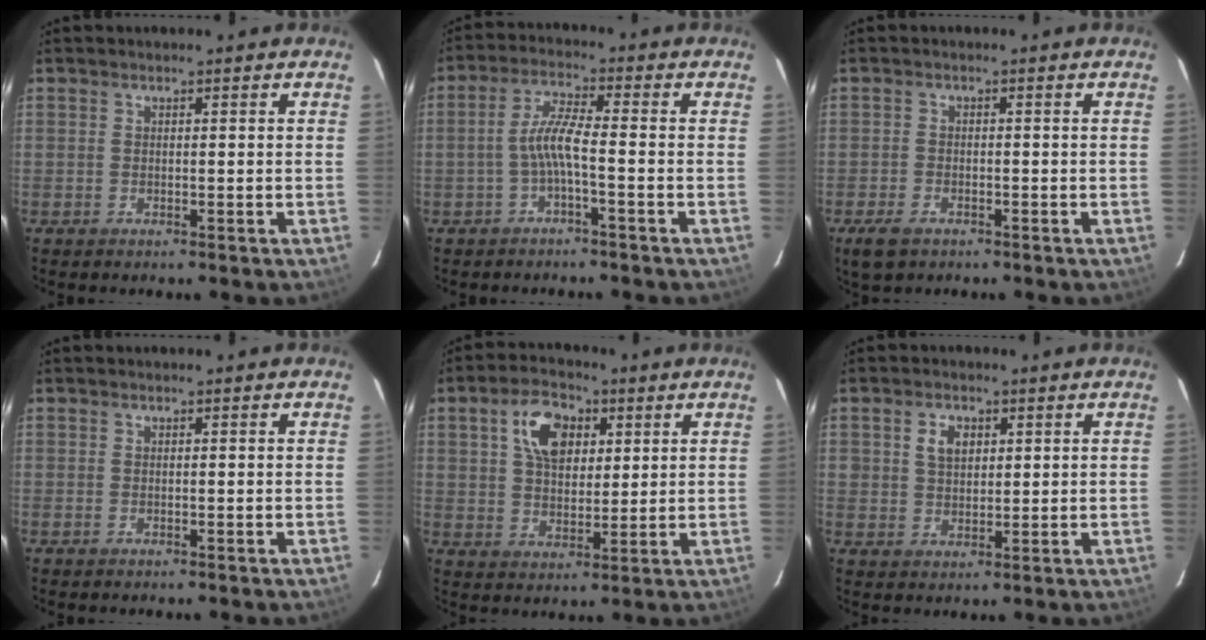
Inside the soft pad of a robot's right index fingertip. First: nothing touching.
{"total": 4.7, "force": [-1.9, 0.2, 4.3], "torque": [-0.100, 0.010, -0.034]}
{"total": 4.3, "force": [-2.9, 2.3, 2.3], "torque": [-0.059, -0.009, -0.051]}
{"total": 0.0}
{"total": 9.6, "force": [3.6, 6.0, 6.6], "torque": [-0.116, 0.024, 0.066]}
{"total": 4.2, "force": [1.6, 3.1, 2.3], "torque": [-0.037, 0.010, 0.032]}